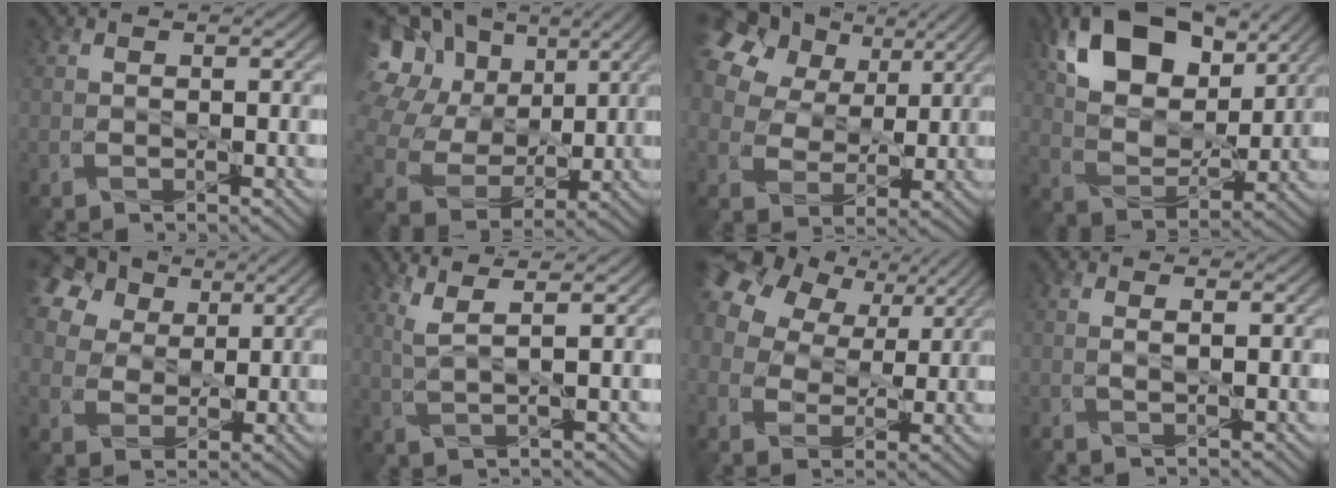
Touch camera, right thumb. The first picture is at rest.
{"total": 18.7, "force": [6.6, 14.8, 9.4], "torque": [-0.295, 0.054, 0.144]}
{"total": 18.8, "force": [9.9, 12.9, 9.4], "torque": [-0.284, 0.073, 0.196]}
{"total": 13.8, "force": [6.9, 7.9, 9.0], "torque": [-0.186, 0.014, 0.127]}
{"total": 16.9, "force": [9.1, 12.0, 7.8], "torque": [-0.245, 0.054, 0.184]}
{"total": 3.7, "force": [2.2, 0.6, 3.0], "torque": [-0.061, 0.006, 0.050]}
{"total": 15.0, "force": [7.5, 10.2, 7.9], "torque": [-0.234, 0.056, 0.147]}
{"total": 1.0, "force": [0.2, 0.1, 1.0], "torque": [-0.020, 0.007, -0.002]}